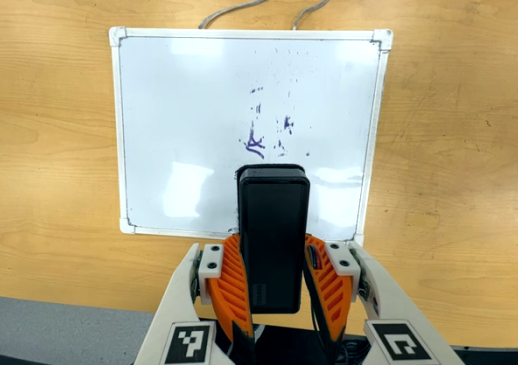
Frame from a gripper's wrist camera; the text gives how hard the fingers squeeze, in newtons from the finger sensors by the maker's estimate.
{"total": 9.4, "left": 7.7, "right": 11.1}